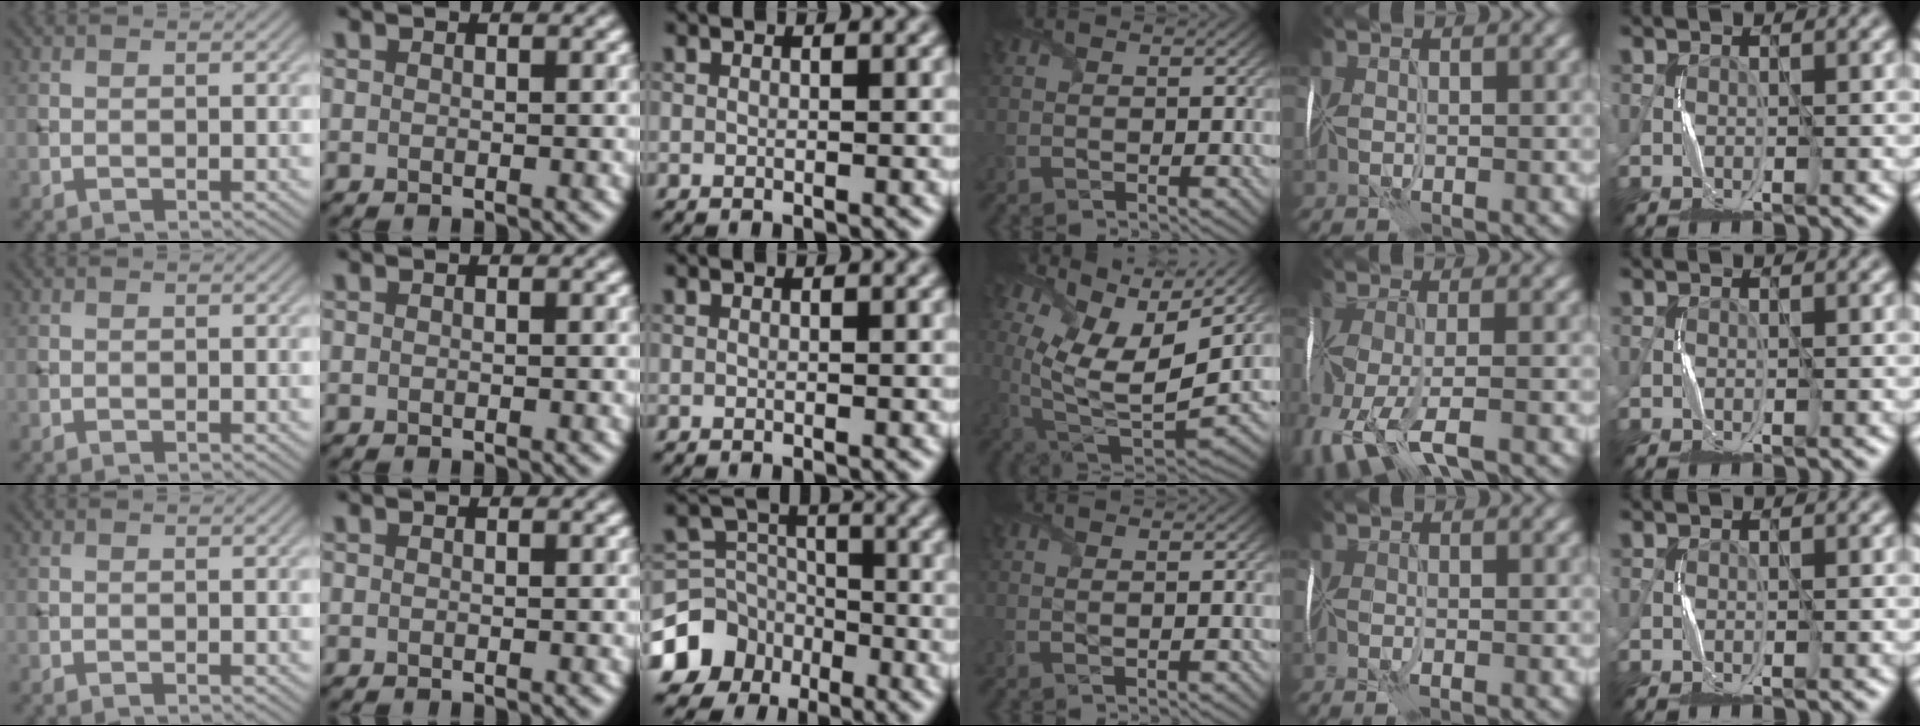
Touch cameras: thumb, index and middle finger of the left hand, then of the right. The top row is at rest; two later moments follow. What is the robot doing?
{"motion": "fold", "object": "map"}